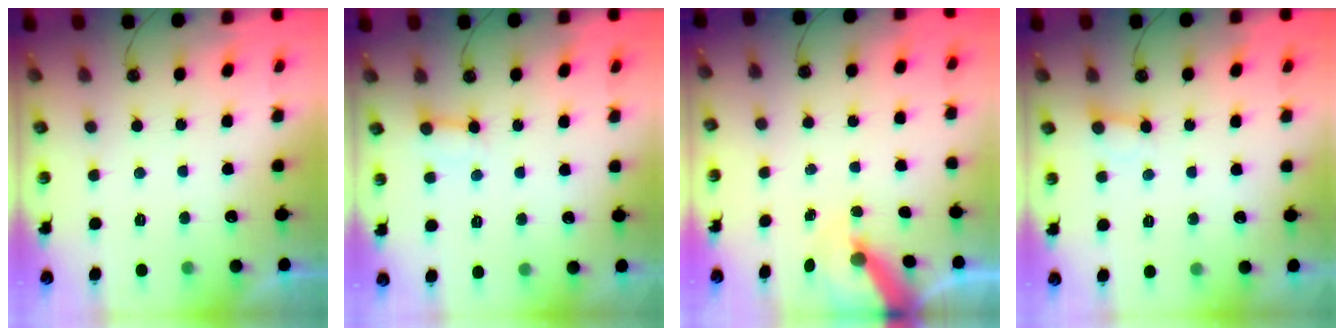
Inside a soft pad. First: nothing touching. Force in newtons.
{"total": 4.5, "press": 4.5, "slide": 0.3}
{"total": 7.7, "press": 7.7, "slide": 0.7}
{"total": 4.9, "press": 4.8, "slide": 0.6}